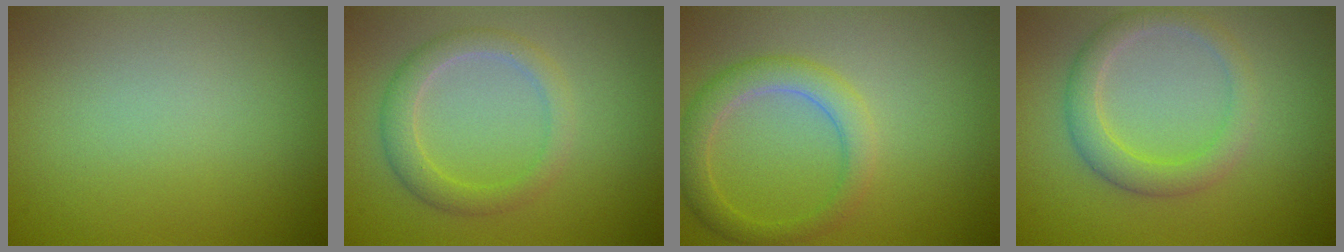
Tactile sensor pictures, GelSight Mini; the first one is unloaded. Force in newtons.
{"total": 2.6, "press": 2.6, "slide": 0.1}
{"total": 3.1, "press": 3.1, "slide": 0.1}
{"total": 3.0, "press": 3.0, "slide": 0.0}